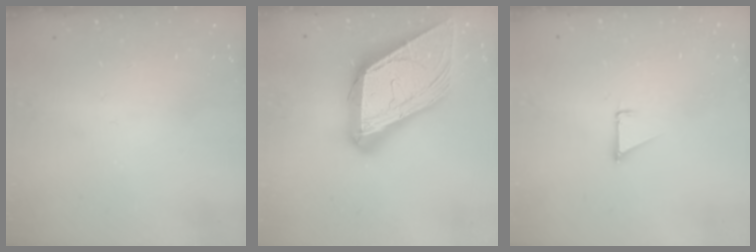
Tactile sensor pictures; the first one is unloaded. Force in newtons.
{"total": 24.3, "press": 24.2, "slide": 2.6}
{"total": 1.3, "press": 1.3, "slide": 0.1}